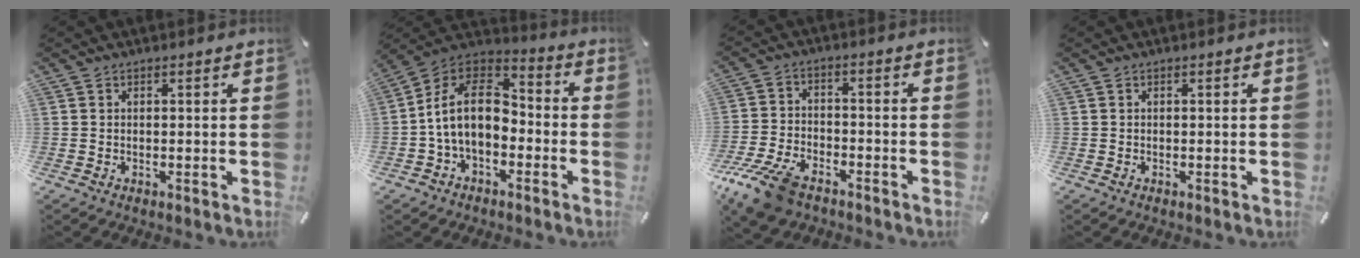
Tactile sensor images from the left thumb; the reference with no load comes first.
{"total": 14.6, "force": [-2.5, 9.8, 10.5], "torque": [-0.229, 0.020, -0.053]}
{"total": 10.9, "force": [-7.6, 5.2, 5.8], "torque": [-0.128, 0.031, -0.146]}
{"total": 0.0}